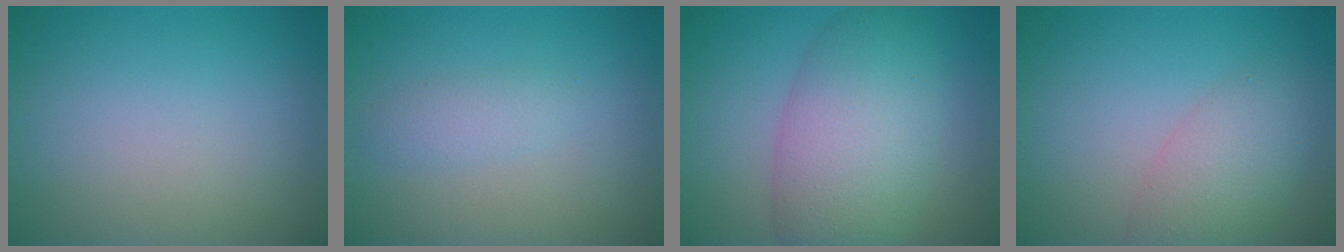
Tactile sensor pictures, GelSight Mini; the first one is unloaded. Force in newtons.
{"total": 1.5, "press": 1.5, "slide": 0.1}
{"total": 7.7, "press": 7.7, "slide": 0.2}
{"total": 3.9, "press": 3.9, "slide": 0.2}